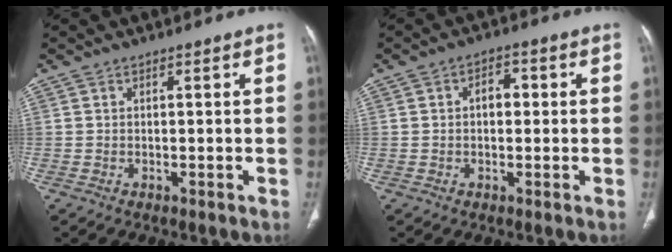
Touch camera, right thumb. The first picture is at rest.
{"total": 3.6, "force": [0.3, 2.4, 2.7], "torque": [-0.032, 0.014, 0.000]}